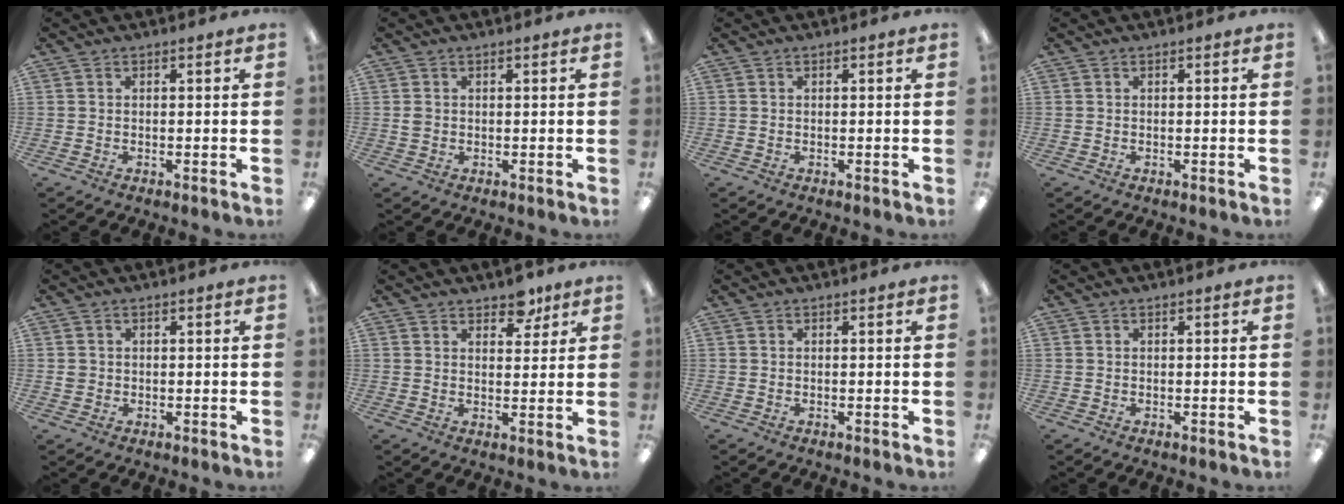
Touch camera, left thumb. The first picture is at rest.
{"total": 1.3, "force": [0.1, 1.1, 0.7], "torque": [-0.015, 0.004, 0.002]}
{"total": 0.0}
{"total": 0.0}
{"total": 1.2, "force": [0.1, 1.2, 0.3], "torque": [-0.006, 0.005, -0.001]}
{"total": 5.5, "force": [4.3, 2.8, 2.0], "torque": [-0.001, -0.027, 0.072]}
{"total": 0.0}
{"total": 0.0}